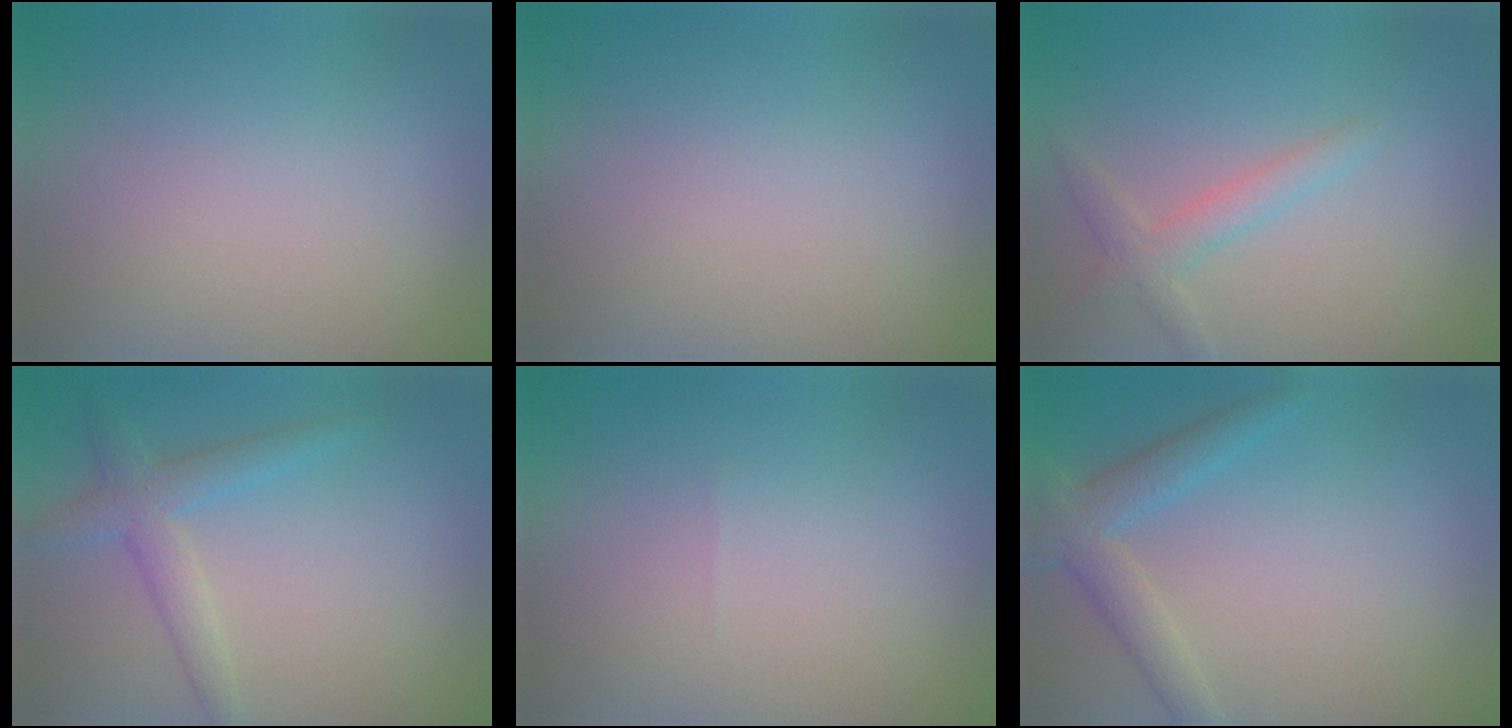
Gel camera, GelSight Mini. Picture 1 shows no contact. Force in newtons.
{"total": 0.0}
{"total": 2.2, "press": 2.2, "slide": 0.1}
{"total": 2.8, "press": 2.8, "slide": 0.0}
{"total": 0.0}
{"total": 3.1, "press": 3.1, "slide": 0.2}